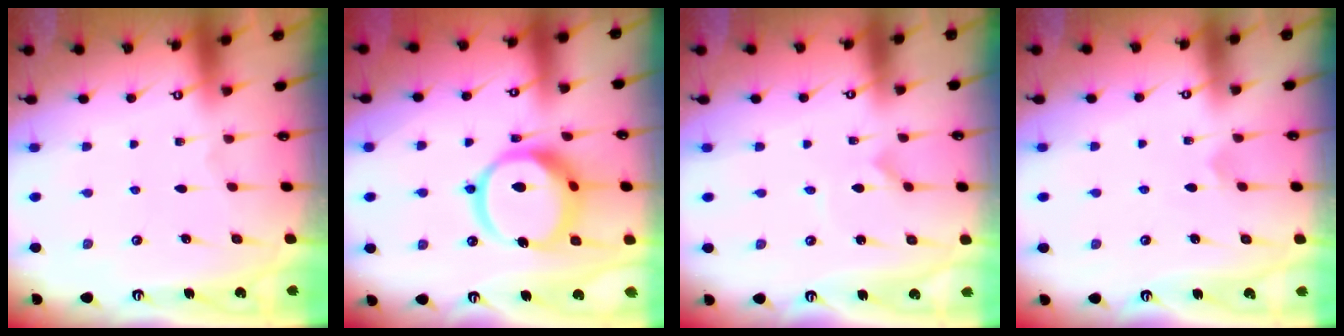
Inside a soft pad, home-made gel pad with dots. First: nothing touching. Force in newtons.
{"total": 17.2, "press": 17.1, "slide": 2.0}
{"total": 0.0}
{"total": 3.3, "press": 3.3, "slide": 0.2}